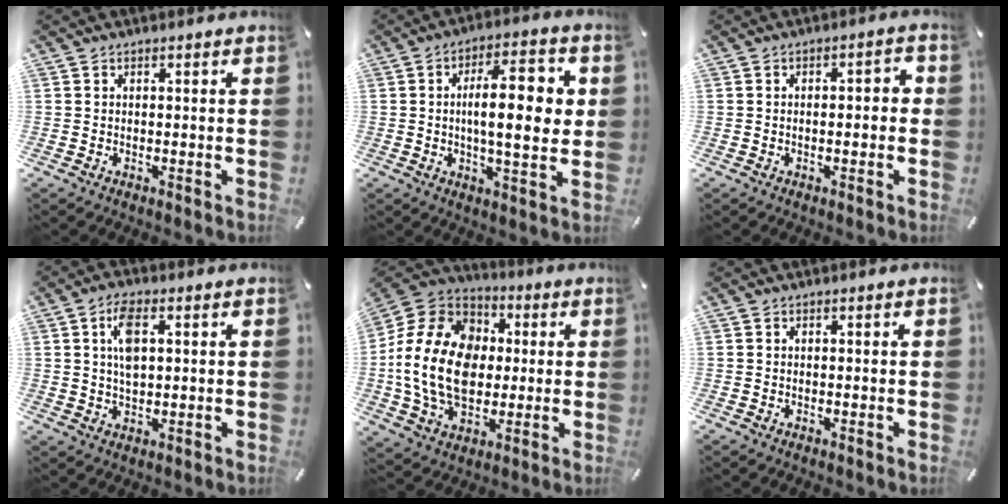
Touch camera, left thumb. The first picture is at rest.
{"total": 14.6, "force": [1.7, 5.2, 13.6], "torque": [-0.203, 0.005, 0.022]}
{"total": 3.1, "force": [-1.0, 1.4, 2.6], "torque": [-0.036, 0.010, -0.023]}
{"total": 6.7, "force": [1.8, 3.4, 5.6], "torque": [-0.109, 0.001, 0.025]}
{"total": 20.5, "force": [-1.1, 16.0, 12.8], "torque": [-0.281, 0.020, -0.021]}
{"total": 0.0}